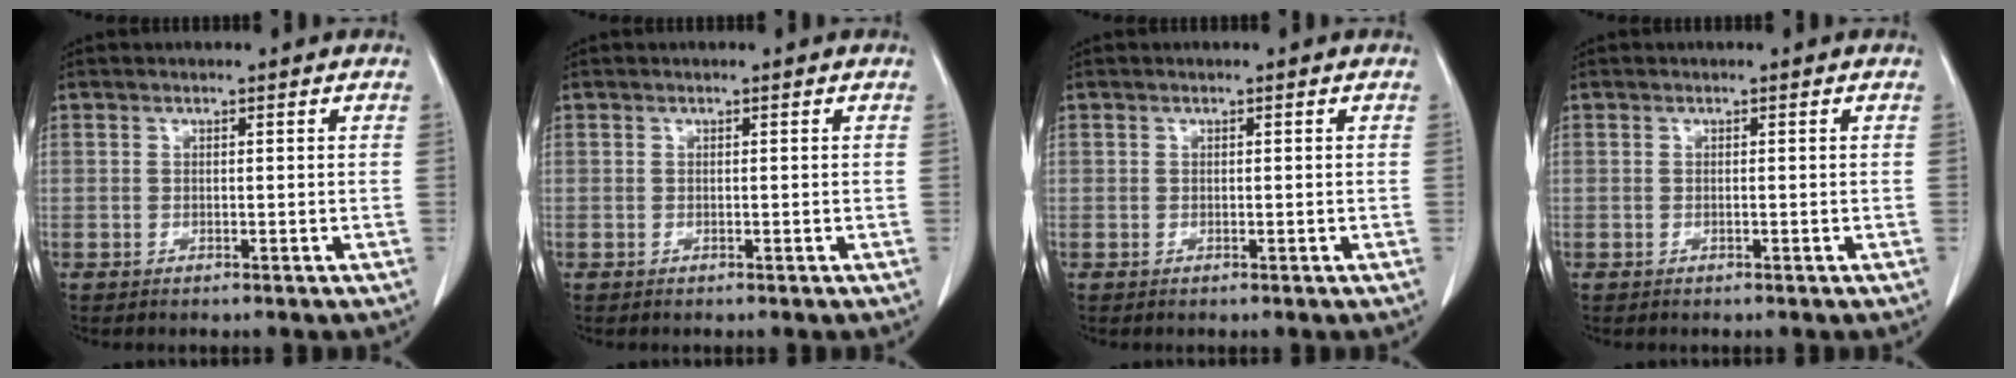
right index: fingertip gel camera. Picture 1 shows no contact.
{"total": 0.0}
{"total": 0.0}
{"total": 0.0}